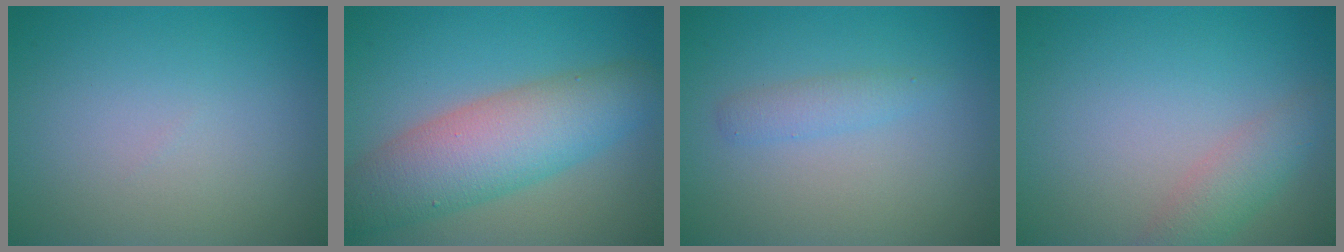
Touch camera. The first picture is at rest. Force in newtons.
{"total": 7.8, "press": 7.8, "slide": 0.2}
{"total": 1.4, "press": 1.4, "slide": 0.1}
{"total": 2.5, "press": 2.5, "slide": 0.1}